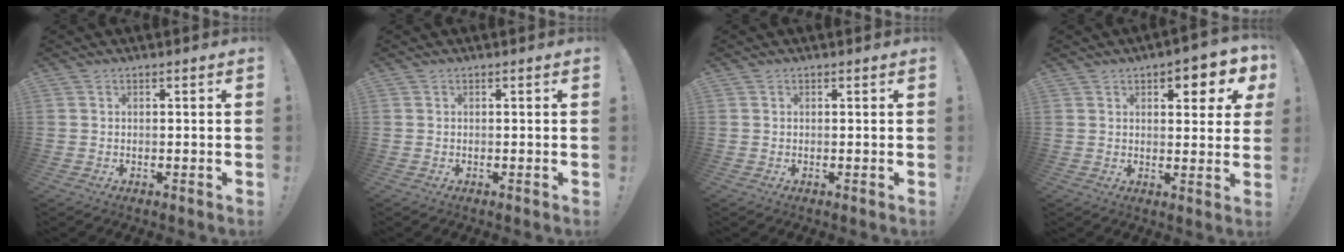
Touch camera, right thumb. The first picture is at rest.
{"total": 0.0}
{"total": 0.0}
{"total": 6.5, "force": [3.2, 2.6, 5.0], "torque": [-0.044, -0.021, 0.047]}